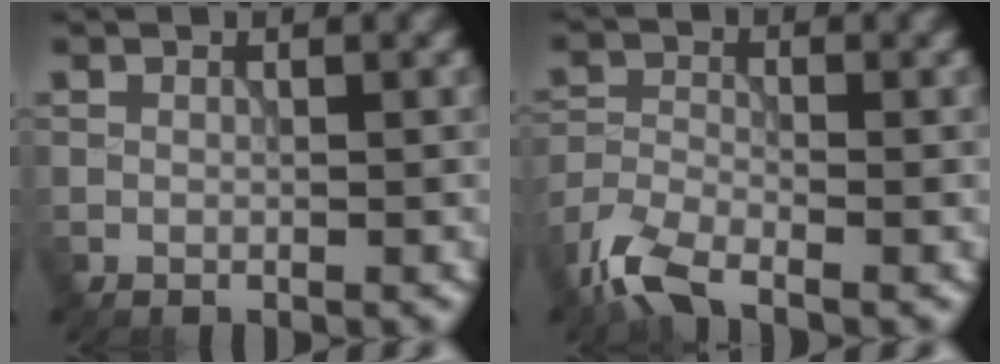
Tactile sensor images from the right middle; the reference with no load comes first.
{"total": 5.1, "force": [-4.0, 1.6, 2.8], "torque": [-0.062, -0.009, -0.093]}